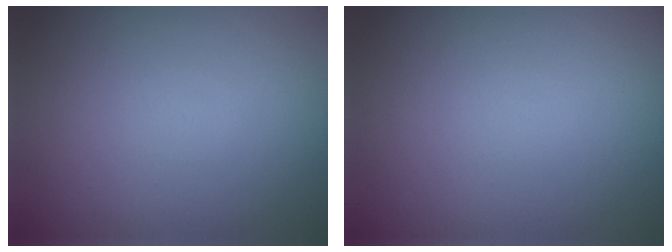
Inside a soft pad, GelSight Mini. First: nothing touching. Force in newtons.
{"total": 0.0}